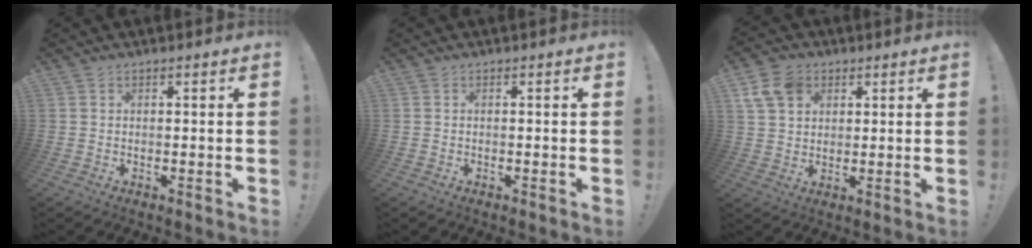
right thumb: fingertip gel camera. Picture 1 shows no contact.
{"total": 0.0}
{"total": 9.7, "force": [4.8, 7.2, 4.5], "torque": [-0.088, -0.012, 0.095]}